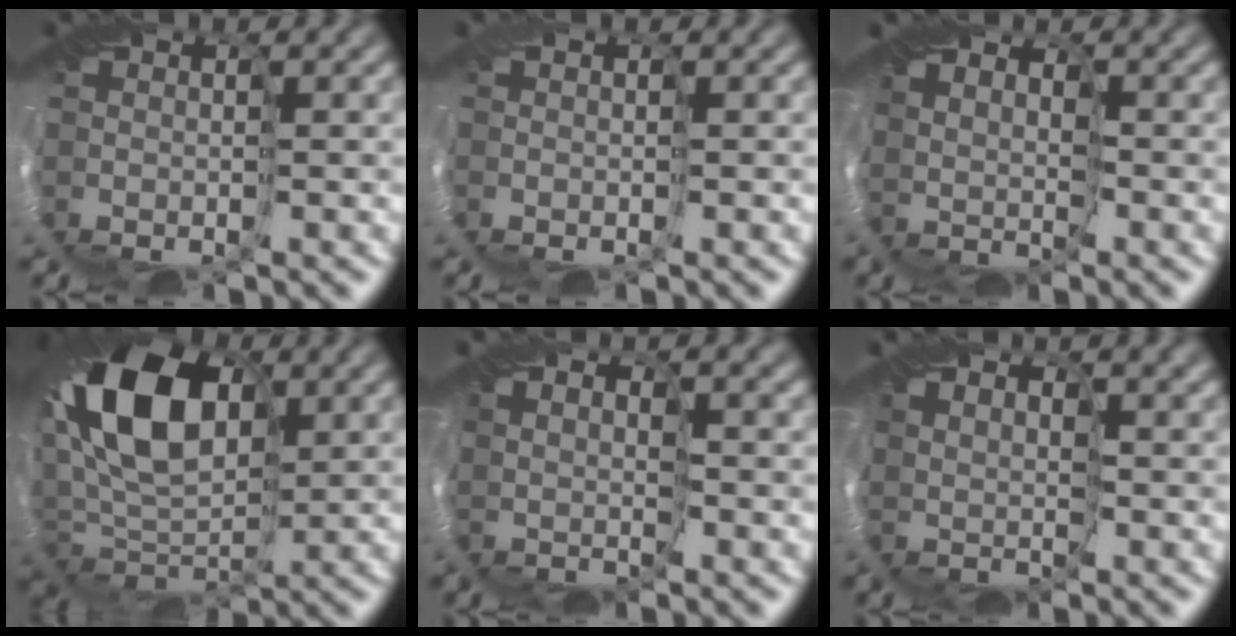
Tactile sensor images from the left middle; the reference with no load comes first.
{"total": 0.8, "force": [-0.4, 0.6, 0.2], "torque": [-0.013, 0.000, -0.010]}
{"total": 1.8, "force": [1.5, 0.8, -0.6], "torque": [0.010, -0.003, 0.031]}
{"total": 12.1, "force": [3.1, 7.3, 9.1], "torque": [-0.198, 0.021, 0.047]}
{"total": 1.5, "force": [1.4, 0.4, -0.3], "torque": [0.001, 0.004, 0.031]}
{"total": 2.3, "force": [2.2, 0.6, 0.1], "torque": [-0.007, 0.005, 0.044]}